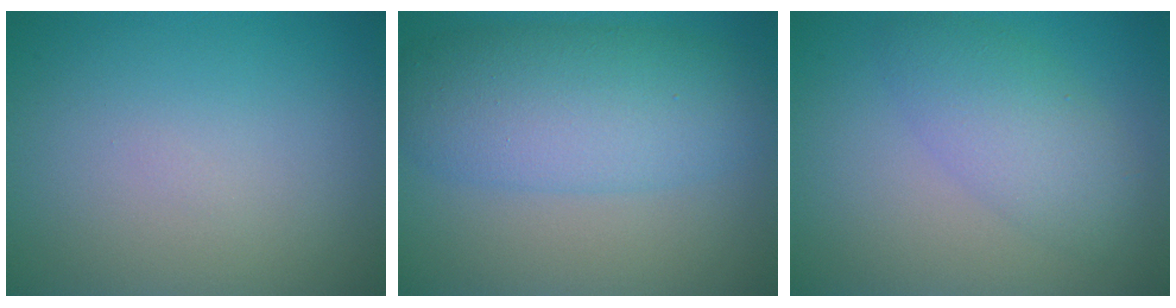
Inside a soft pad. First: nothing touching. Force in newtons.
{"total": 7.1, "press": 7.1, "slide": 0.1}
{"total": 4.0, "press": 4.0, "slide": 0.1}